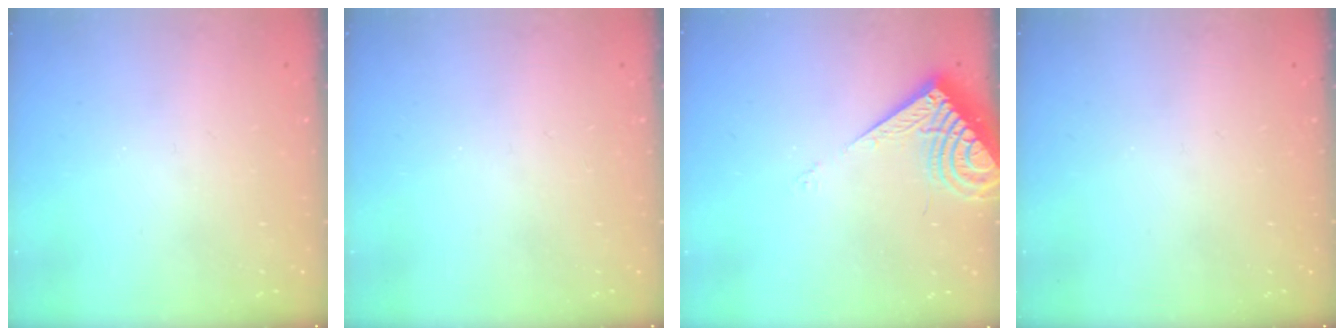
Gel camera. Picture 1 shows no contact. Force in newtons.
{"total": 0.0}
{"total": 7.9, "press": 7.8, "slide": 1.2}
{"total": 0.0}